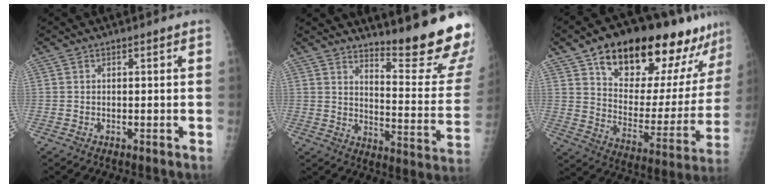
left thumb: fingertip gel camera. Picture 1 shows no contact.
{"total": 18.3, "force": [14.8, 1.7, 10.6], "torque": [-0.119, -0.163, 0.200]}
{"total": 26.5, "force": [17.9, 10.8, 16.3], "torque": [-0.193, -0.066, 0.269]}